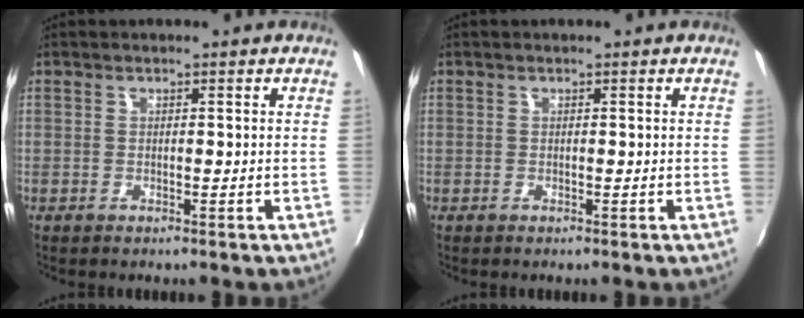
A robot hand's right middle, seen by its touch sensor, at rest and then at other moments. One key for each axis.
{"total": 0.0}